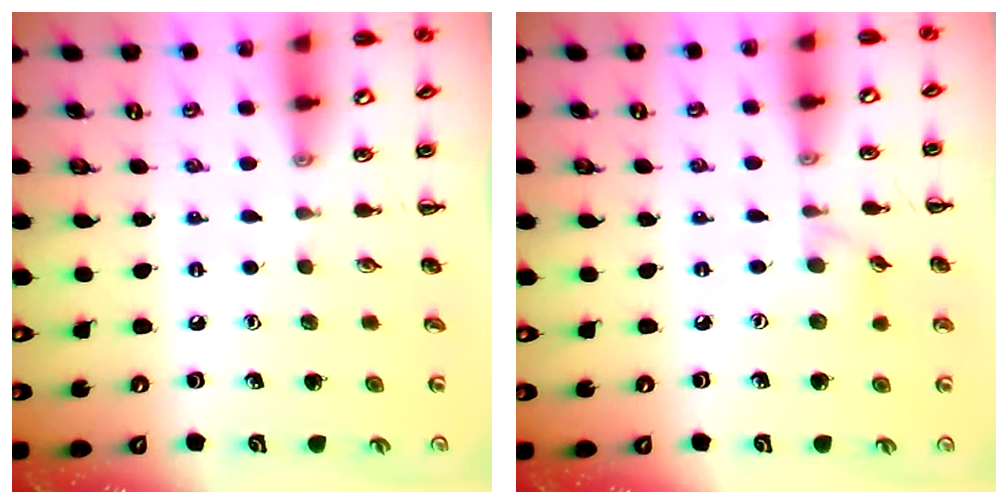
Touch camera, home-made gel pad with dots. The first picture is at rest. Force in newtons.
{"total": 6.1, "press": 5.7, "slide": 2.3}